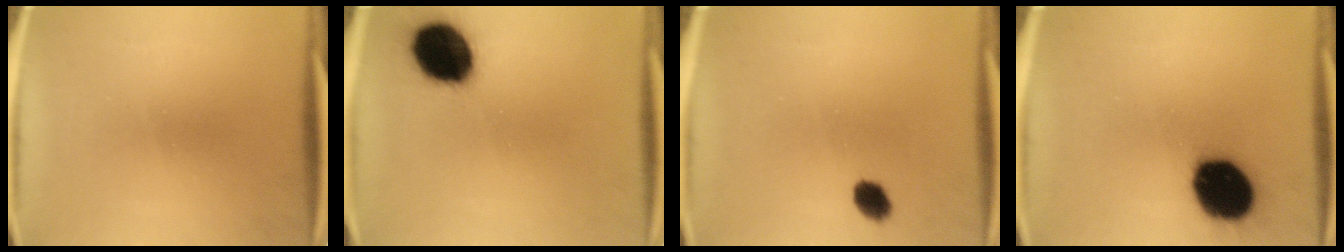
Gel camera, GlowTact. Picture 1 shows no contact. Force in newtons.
{"total": 16.0}
{"total": 3.7}
{"total": 19.1}